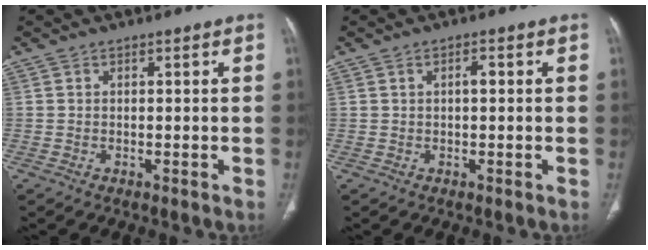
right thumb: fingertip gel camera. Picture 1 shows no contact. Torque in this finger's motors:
{"motor_torque": [0.02, 0.81, 0.33, 0.46, 0.03]}